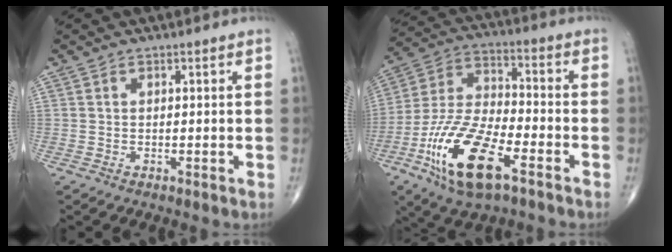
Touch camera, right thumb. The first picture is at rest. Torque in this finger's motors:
{"motor_torque": [0.88, -0.03, 1.51, -0.84, 0.38]}